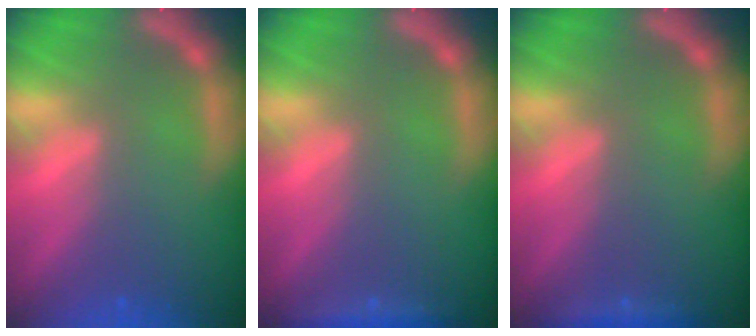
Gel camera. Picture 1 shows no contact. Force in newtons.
{"total": 1.9}
{"total": 1.4}